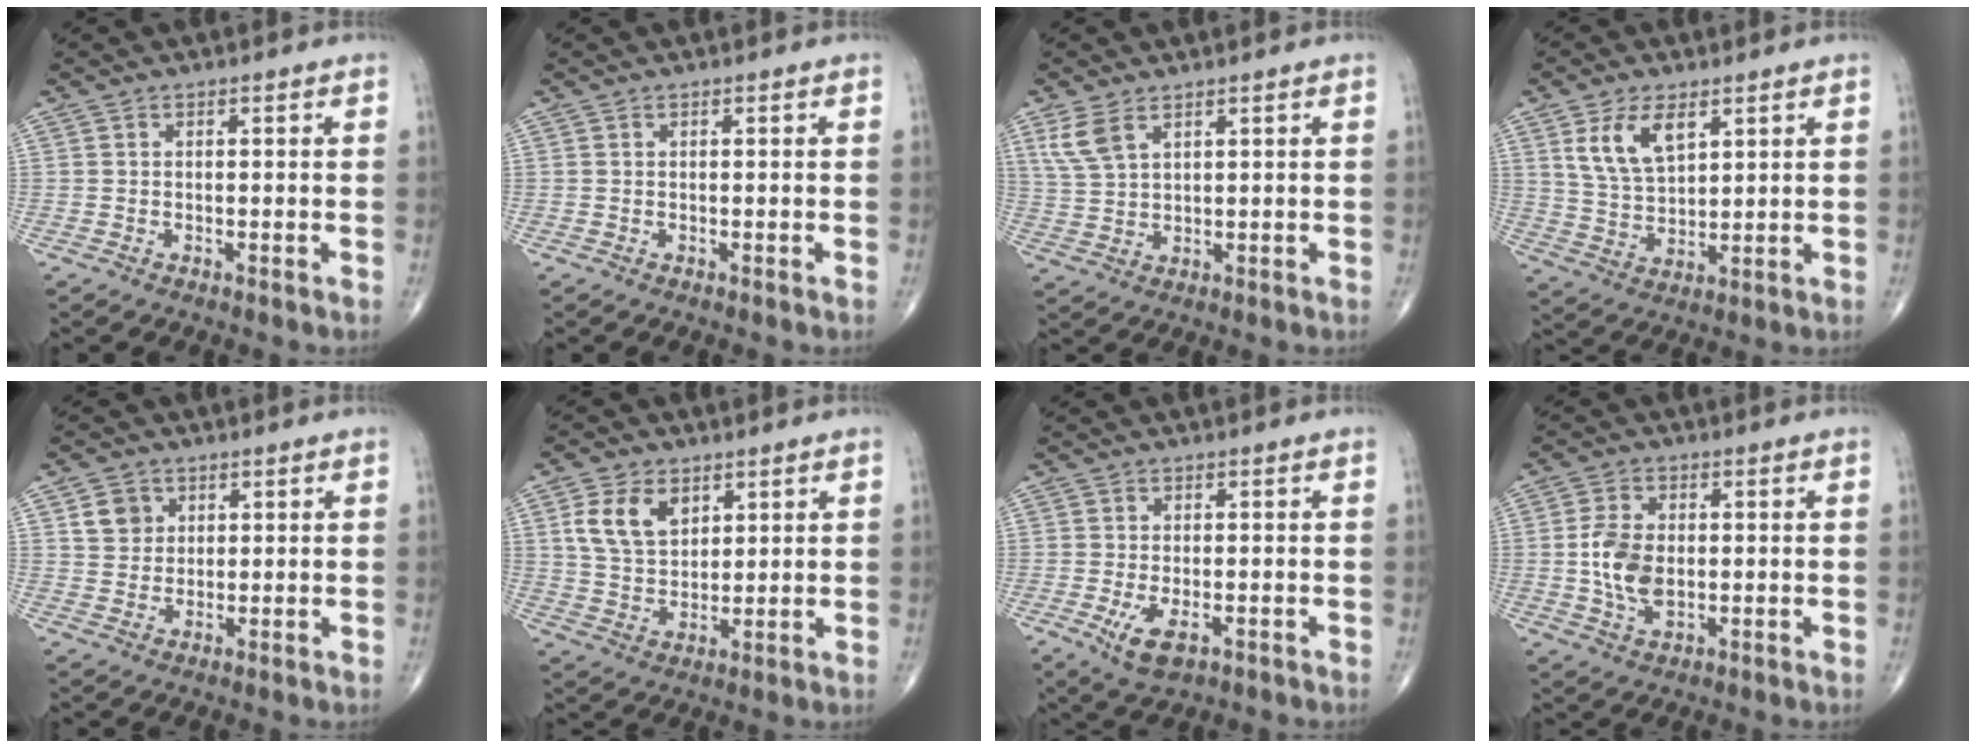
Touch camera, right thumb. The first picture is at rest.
{"total": 0.0}
{"total": 5.4, "force": [3.1, 2.6, 3.6], "torque": [-0.078, -0.006, 0.073]}
{"total": 9.2, "force": [4.3, 4.9, 6.5], "torque": [-0.109, -0.019, 0.090]}
{"total": 4.9, "force": [1.8, 4.2, 1.6], "torque": [-0.007, -0.007, 0.032]}
{"total": 9.3, "force": [3.8, 6.2, 5.7], "torque": [-0.089, -0.014, 0.076]}
{"total": 5.6, "force": [-2.1, 2.7, 4.4], "torque": [-0.082, -0.007, -0.028]}
{"total": 8.0, "force": [-0.3, 5.1, 6.2], "torque": [-0.118, 0.001, -0.004]}